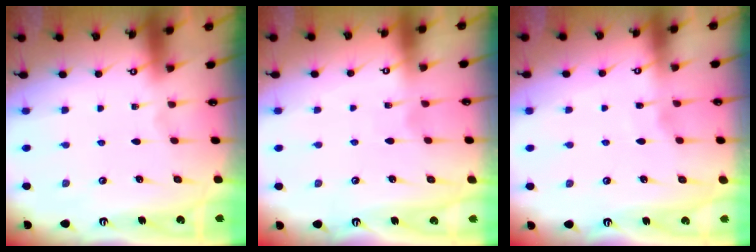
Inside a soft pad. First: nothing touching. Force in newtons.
{"total": 4.6, "press": 4.6, "slide": 0.5}
{"total": 2.6, "press": 2.5, "slide": 0.2}